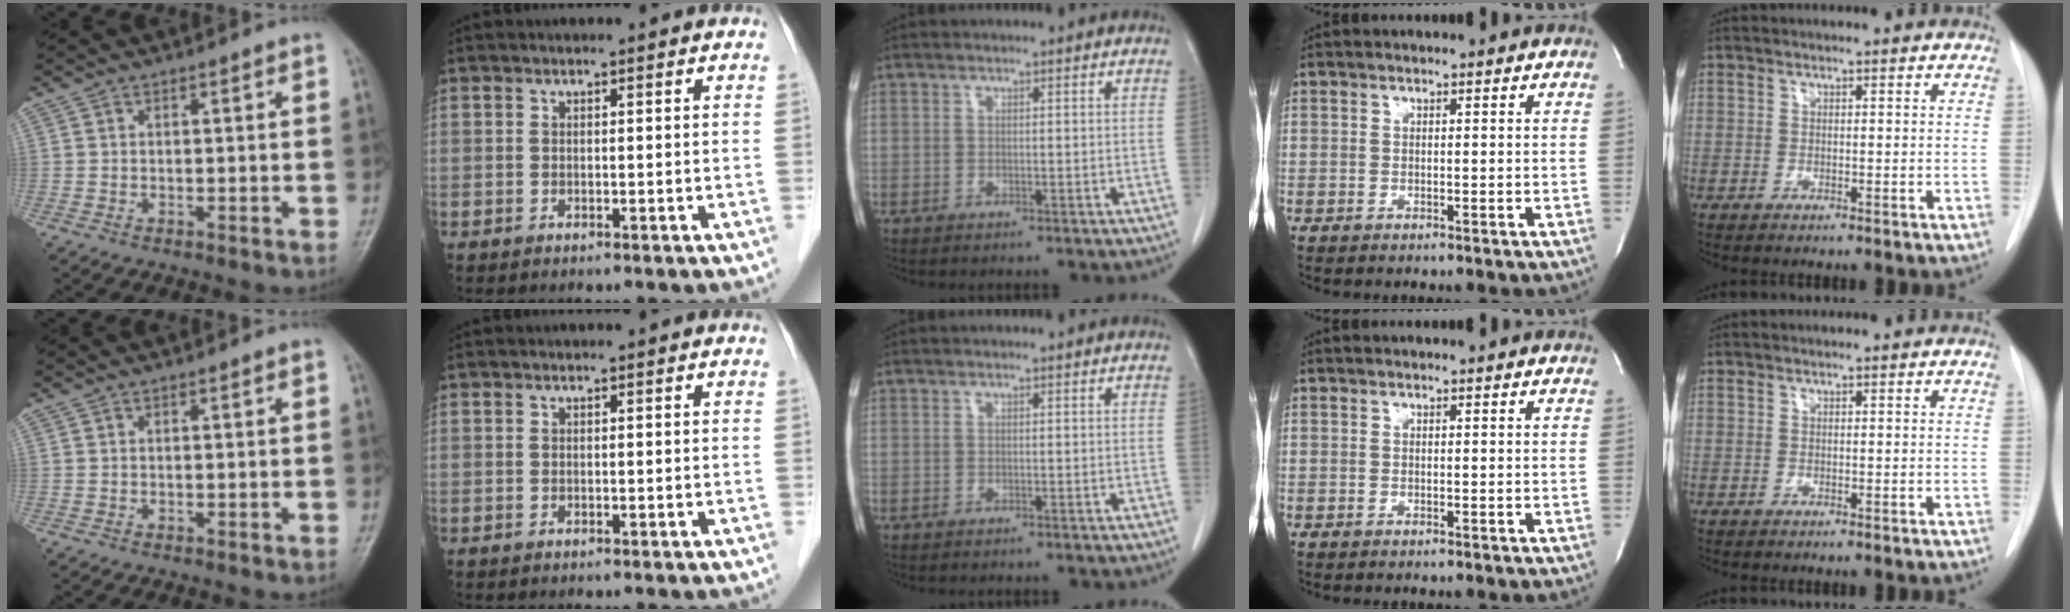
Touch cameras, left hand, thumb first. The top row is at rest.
{}